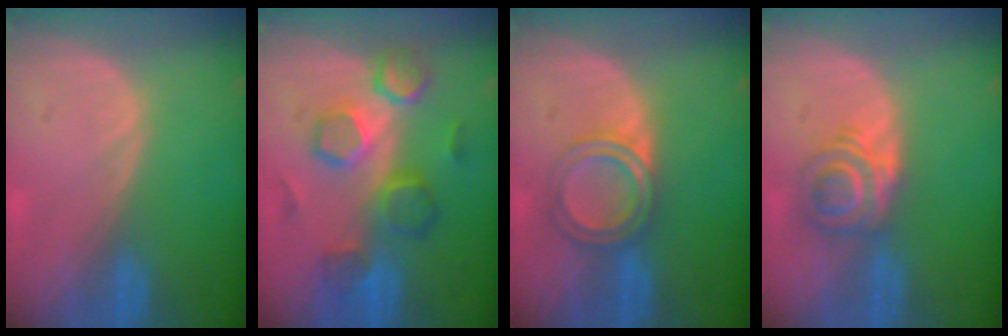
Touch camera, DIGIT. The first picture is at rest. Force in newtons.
{"total": 8.3, "press": 8.2, "slide": 1.4}
{"total": 4.7, "press": 4.7, "slide": 0.2}
{"total": 6.2, "press": 5.3, "slide": 3.3}